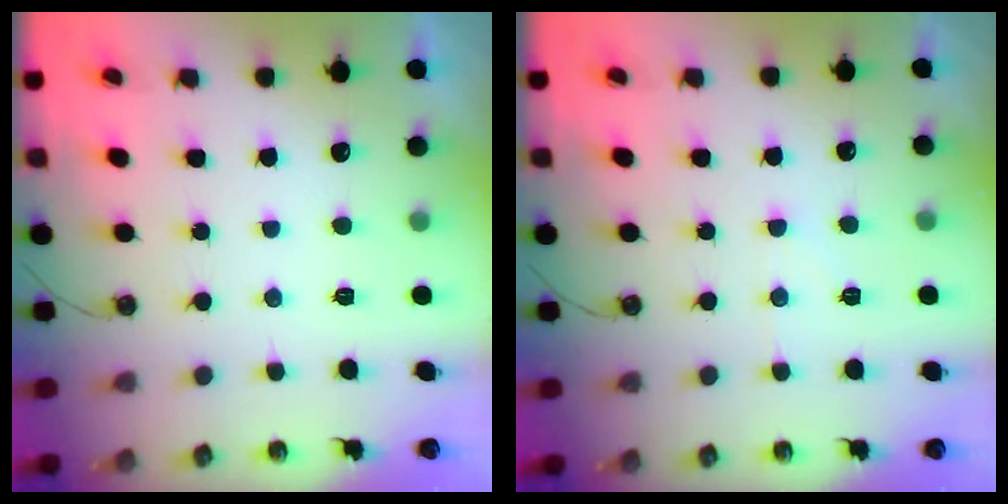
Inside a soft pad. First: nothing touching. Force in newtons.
{"total": 4.9, "press": 4.9, "slide": 0.8}